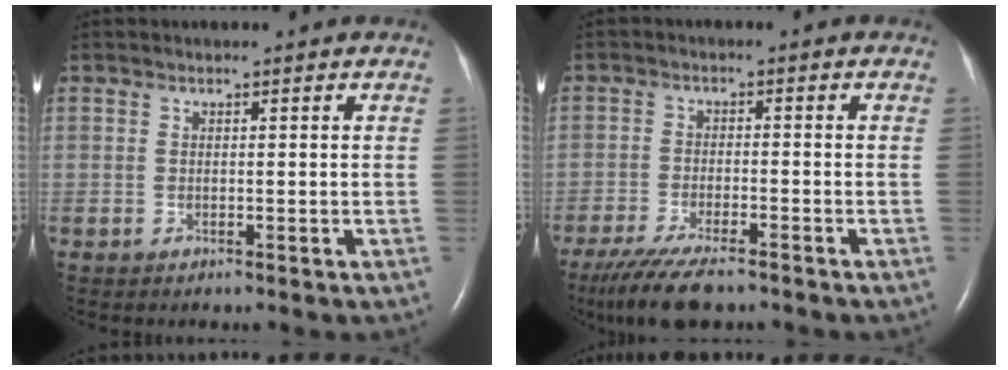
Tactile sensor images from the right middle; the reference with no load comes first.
{"total": 9.6, "force": [-7.5, 1.9, 5.7], "torque": [-0.101, -0.023, -0.124]}